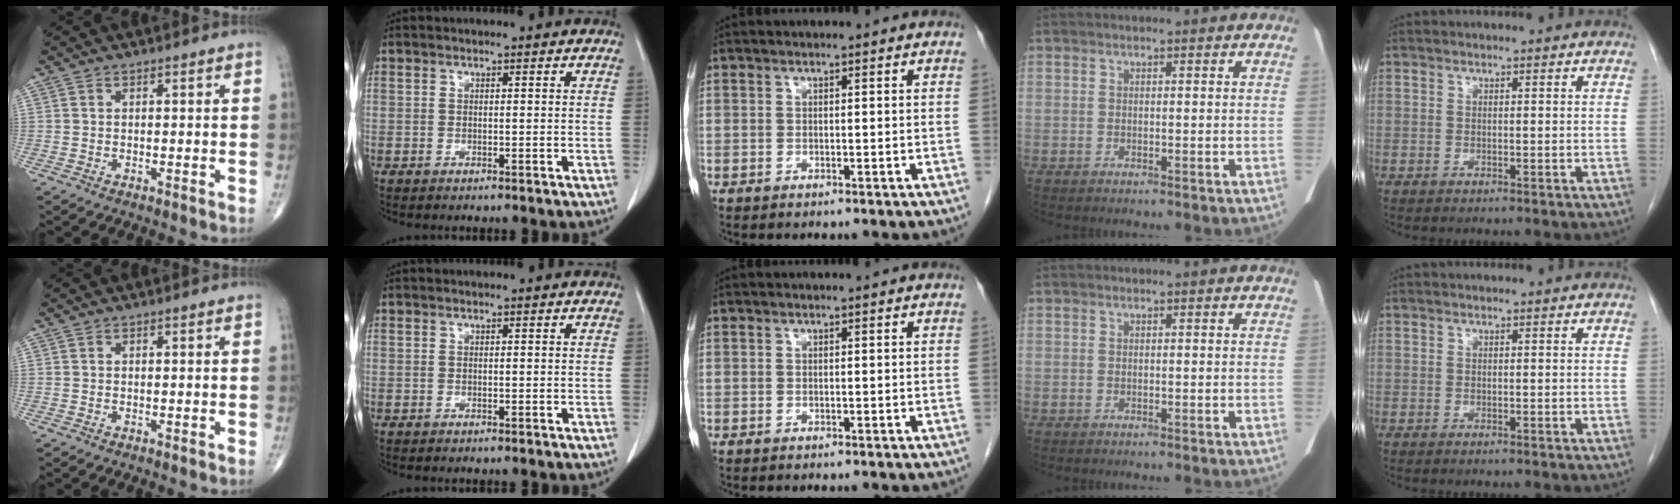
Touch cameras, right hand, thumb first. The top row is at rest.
{}